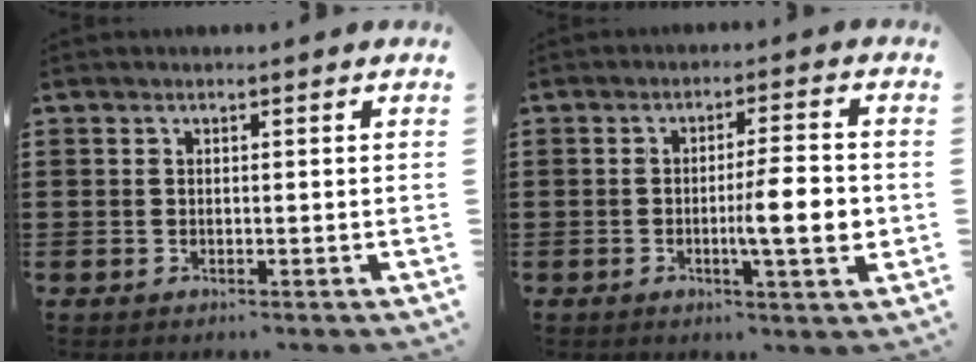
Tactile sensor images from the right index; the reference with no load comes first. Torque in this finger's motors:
{"motor_torque": [1.35, 0.10, 0.50, 0.16]}